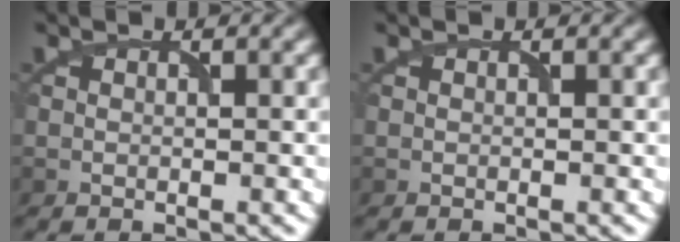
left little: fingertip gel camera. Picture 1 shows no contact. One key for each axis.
{"total": 0.0}